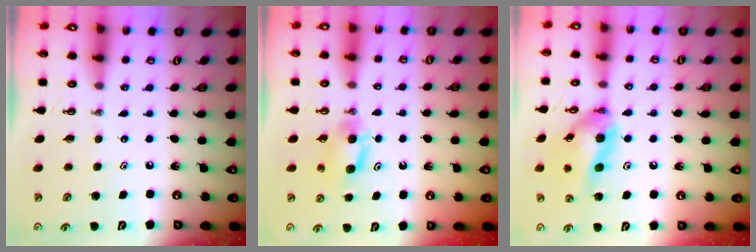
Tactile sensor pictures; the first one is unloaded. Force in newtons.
{"total": 4.4, "press": 4.4, "slide": 0.6}
{"total": 15.0, "press": 14.1, "slide": 5.0}